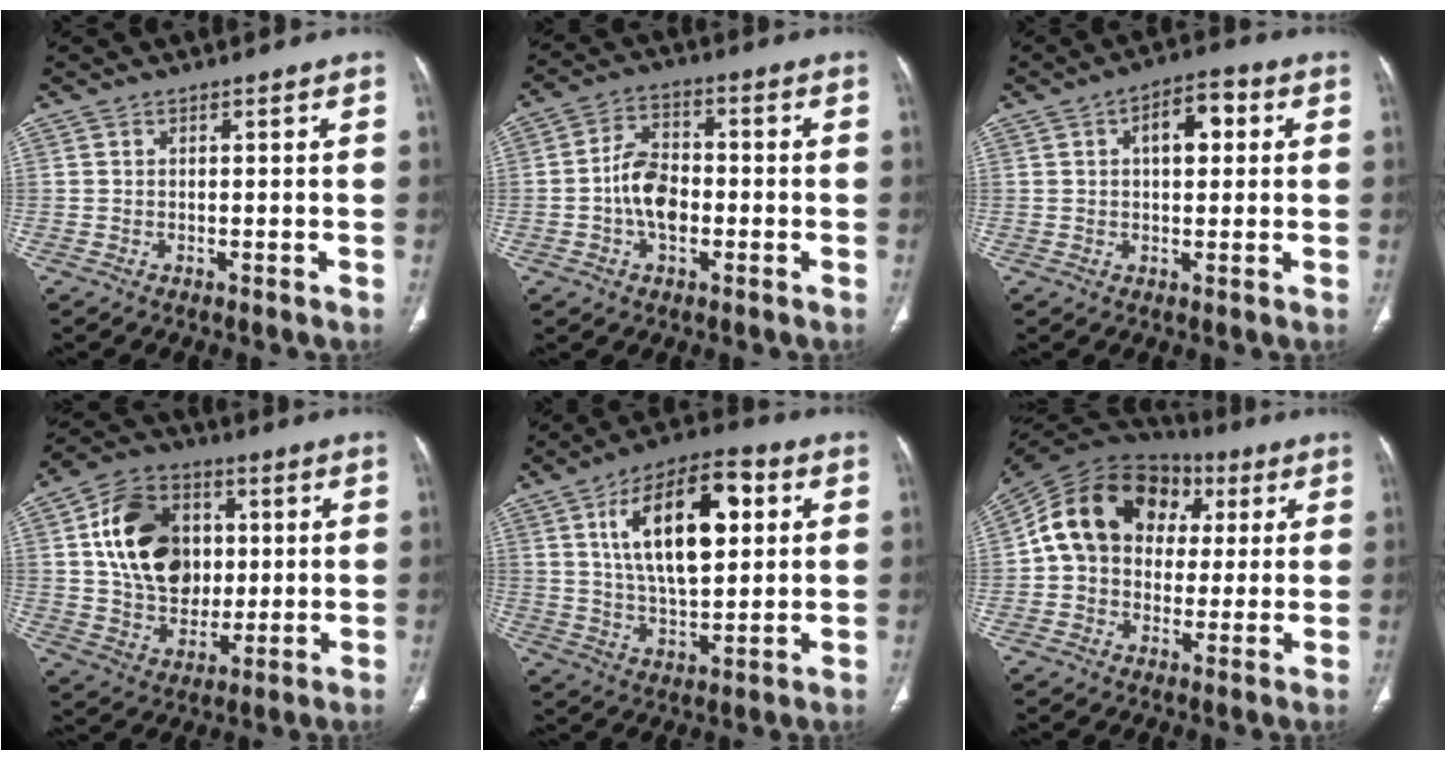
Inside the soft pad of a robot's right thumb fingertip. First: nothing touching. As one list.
[{"total": 8.4, "force": [-1.6, 5.5, 6.2], "torque": [-0.098, 0.019, -0.039]}, {"total": 7.3, "force": [1.8, 4.0, 5.8], "torque": [-0.069, 0.013, 0.019]}, {"total": 18.2, "force": [3.3, 13.7, 11.5], "torque": [-0.165, 0.001, 0.059]}, {"total": 18.6, "force": [5.3, 8.6, 15.5], "torque": [-0.237, 0.000, 0.086]}, {"total": 19.0, "force": [3.7, 14.8, 11.3], "torque": [-0.172, 0.039, 0.055]}]